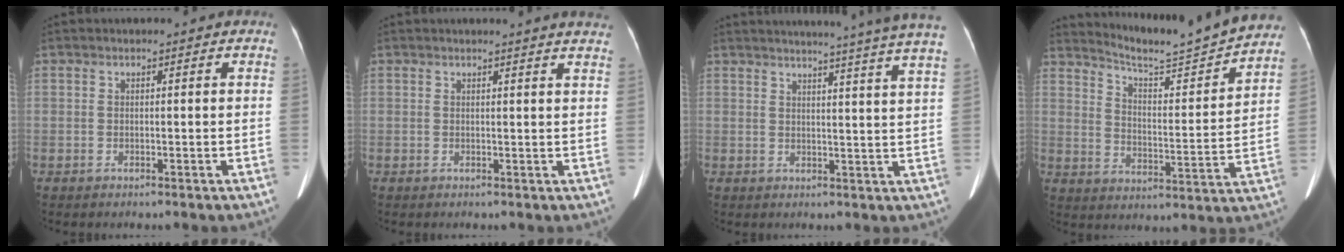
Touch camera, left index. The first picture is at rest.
{"total": 6.0, "force": [5.6, -0.4, 2.1], "torque": [-0.024, -0.001, 0.041]}
{"total": 19.7, "force": [17.6, -1.9, 8.7], "torque": [-0.130, -0.050, 0.203]}
{"total": 16.1, "force": [15.6, -0.6, 4.2], "torque": [-0.081, -0.038, 0.221]}